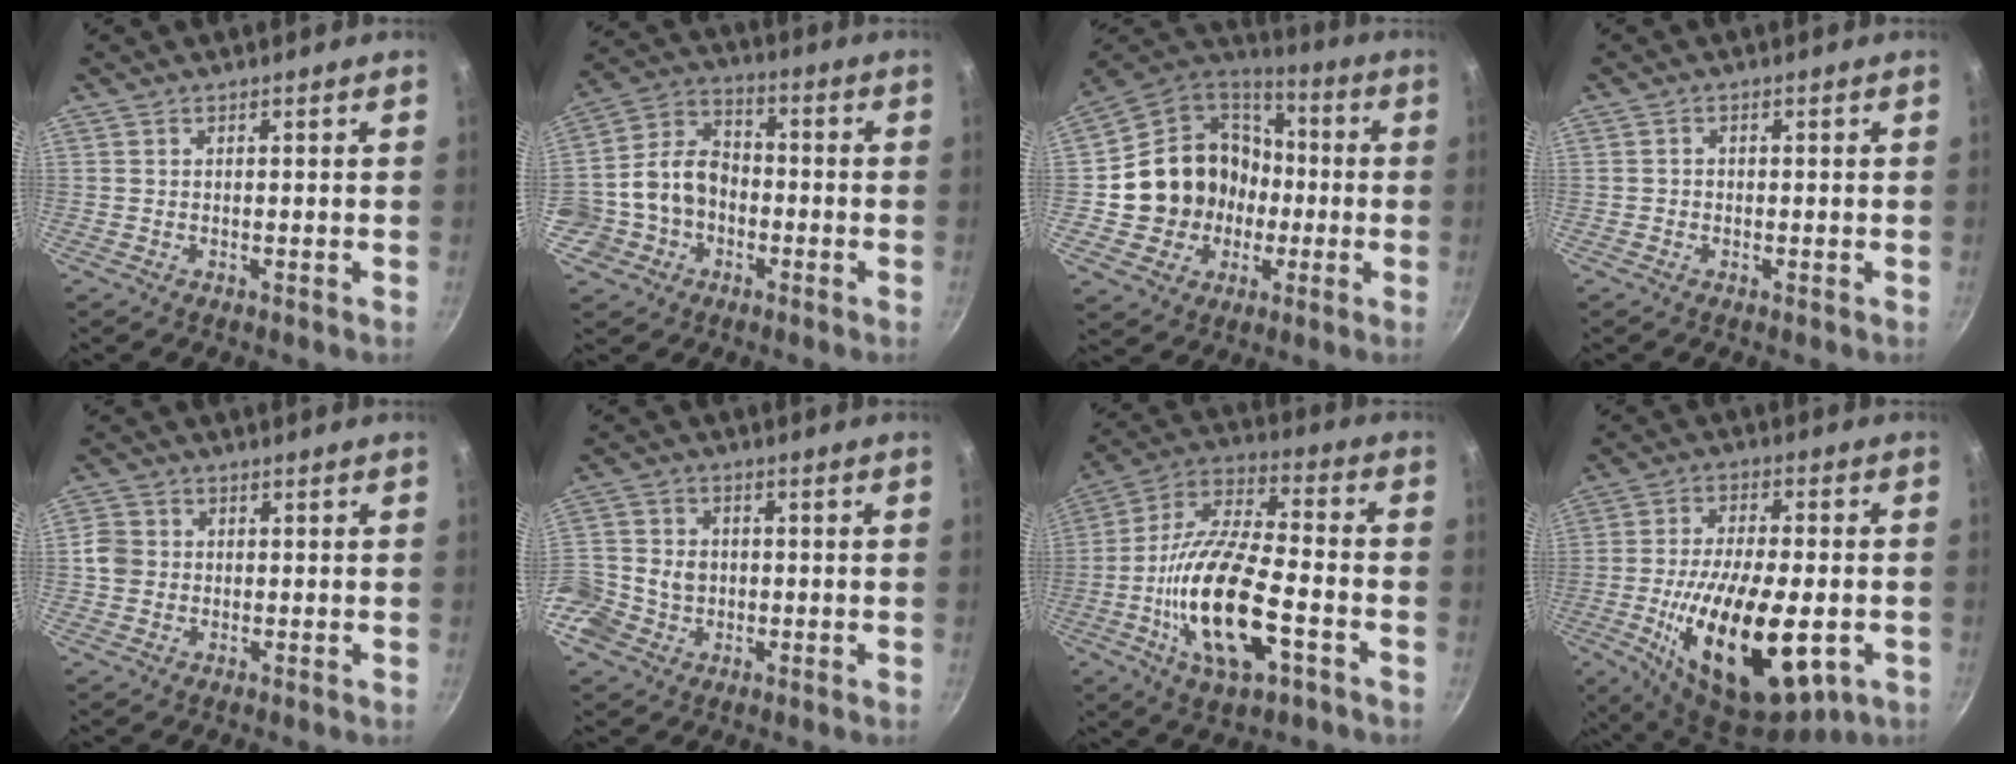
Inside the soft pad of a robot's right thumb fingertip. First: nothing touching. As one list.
[{"total": 10.9, "force": [-2.6, 9.2, 5.2], "torque": [-0.071, 0.043, -0.058]}, {"total": 18.6, "force": [-1.8, 16.9, 7.4], "torque": [-0.096, 0.043, -0.019]}, {"total": 0.9, "force": [-0.4, 0.8, 0.2], "torque": [-0.002, 0.002, -0.010]}, {"total": 4.0, "force": [-0.2, 3.7, 1.5], "torque": [-0.012, 0.010, -0.011]}, {"total": 13.1, "force": [-2.8, 11.4, 5.7], "torque": [-0.125, 0.036, -0.060]}, {"total": 20.8, "force": [-6.3, 8.5, 17.9], "torque": [-0.339, 0.025, -0.128]}, {"total": 22.9, "force": [-6.2, 10.0, 19.7], "torque": [-0.326, 0.006, -0.093]}]